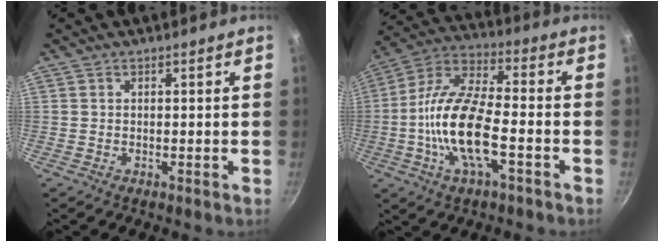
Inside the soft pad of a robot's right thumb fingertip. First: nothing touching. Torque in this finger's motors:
{"motor_torque": [2.48, 2.53, 1.77, -0.25, 0.62]}